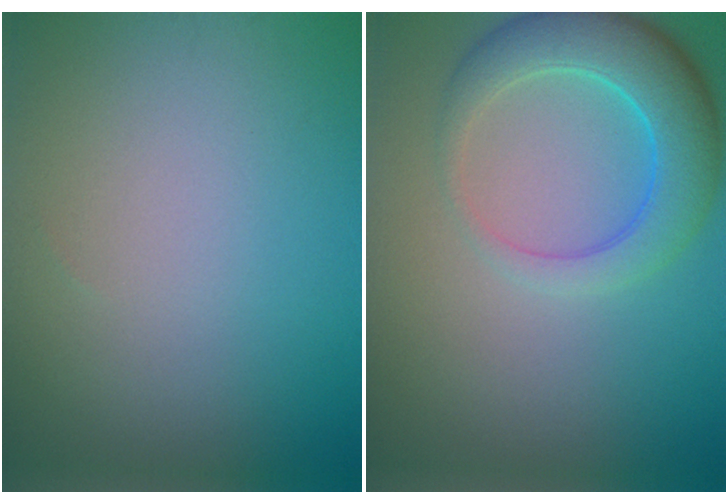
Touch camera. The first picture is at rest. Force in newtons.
{"total": 5.7, "press": 5.7, "slide": 0.2}